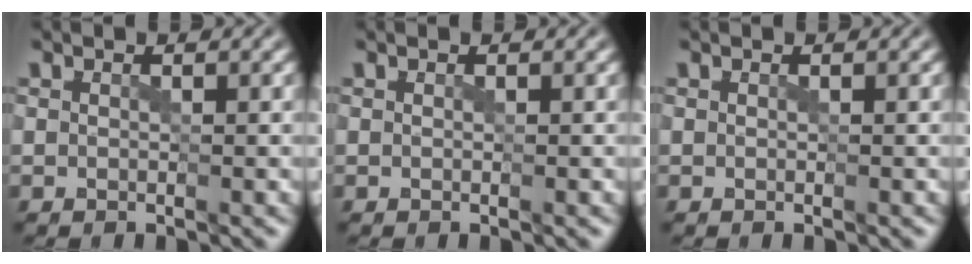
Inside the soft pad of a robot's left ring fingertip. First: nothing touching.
{"total": 0.0}
{"total": 0.0}